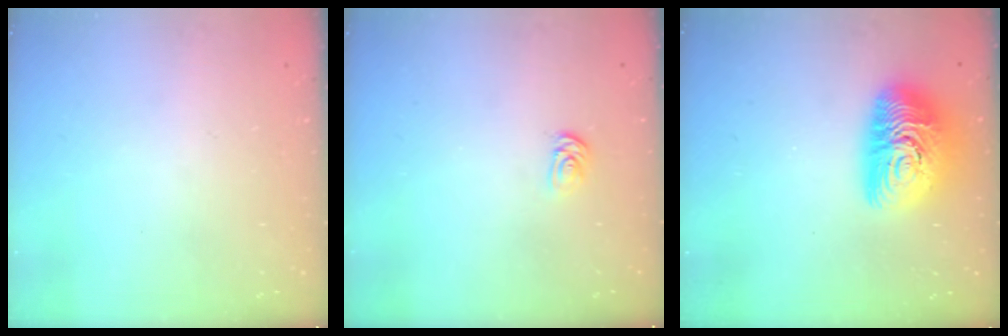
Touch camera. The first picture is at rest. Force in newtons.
{"total": 2.1, "press": 2.1, "slide": 0.2}
{"total": 14.6, "press": 14.6, "slide": 0.9}